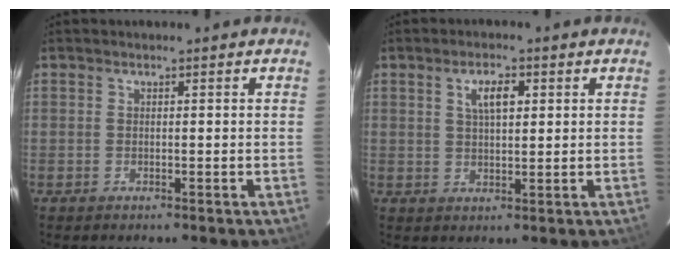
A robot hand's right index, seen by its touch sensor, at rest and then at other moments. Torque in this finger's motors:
{"motor_torque": [0.03, 0.02, 0.08, 0.04]}